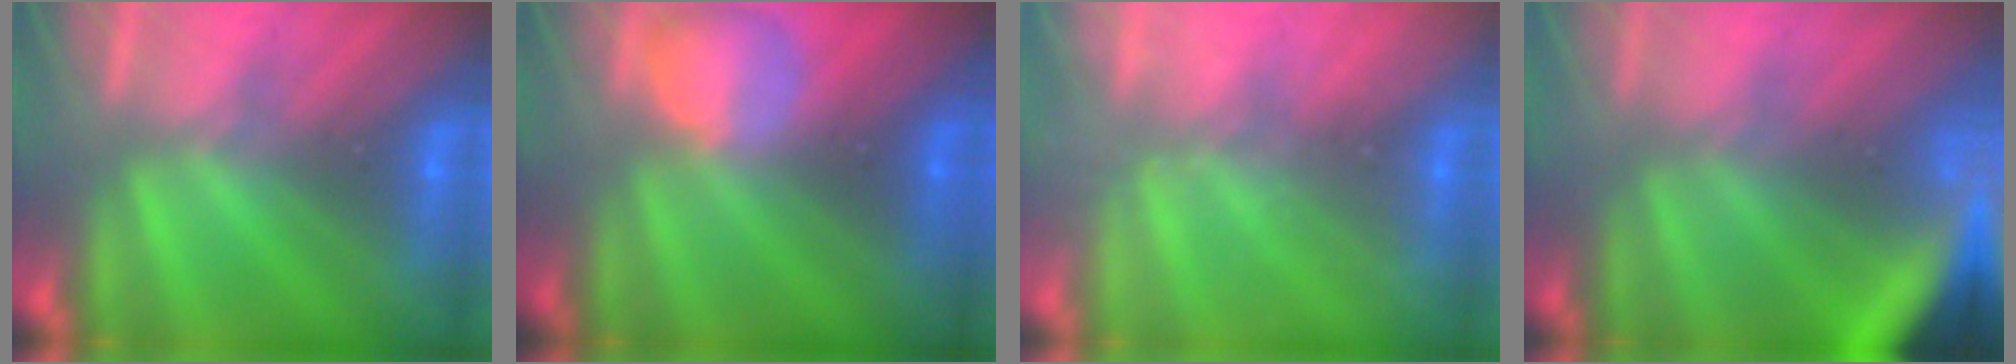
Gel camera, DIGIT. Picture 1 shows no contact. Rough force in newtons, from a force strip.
{"total": 2.4}
{"total": 1.7}
{"total": 7.7}